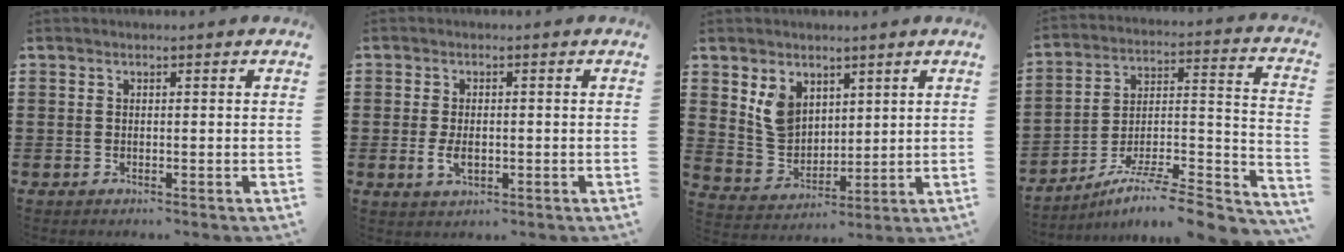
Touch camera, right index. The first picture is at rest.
{"total": 3.1, "force": [-0.5, 1.7, 2.6], "torque": [-0.057, -0.002, -0.010]}
{"total": 6.7, "force": [3.3, 5.1, 2.9], "torque": [-0.077, 0.013, 0.066]}
{"total": 8.0, "force": [-6.2, 0.9, 5.0], "torque": [-0.074, 0.000, -0.122]}